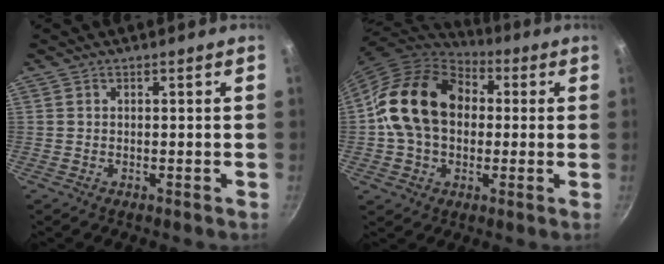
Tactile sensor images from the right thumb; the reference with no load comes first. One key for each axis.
{"total": 18.7, "fx": 1.7, "fy": 14.1, "fz": 12.1, "tx": -0.190, "ty": 0.036, "tz": 0.020}